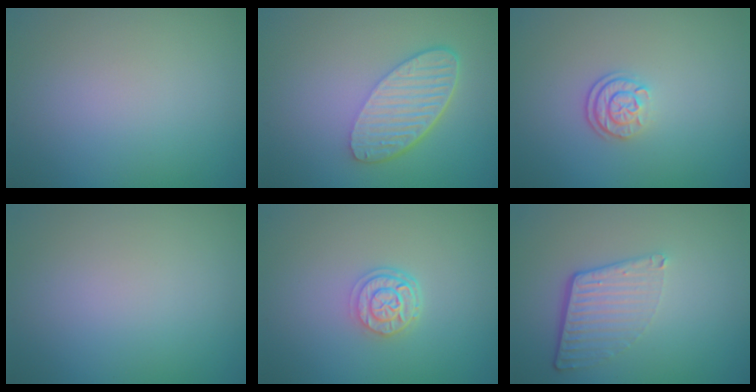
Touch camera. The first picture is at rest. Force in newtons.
{"total": 5.5, "press": 4.0, "slide": 3.7}
{"total": 2.2, "press": 1.8, "slide": 1.3}
{"total": 0.0}
{"total": 2.7, "press": 2.2, "slide": 1.5}
{"total": 4.1, "press": 2.7, "slide": 3.1}